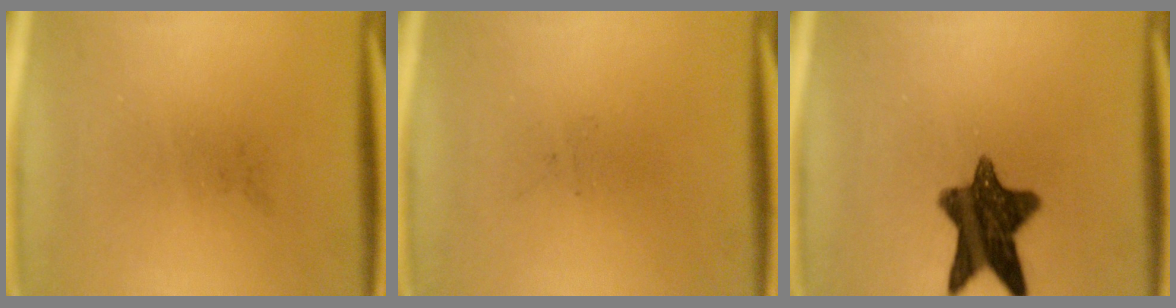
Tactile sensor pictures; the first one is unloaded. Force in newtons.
{"total": 0.0}
{"total": 11.5}